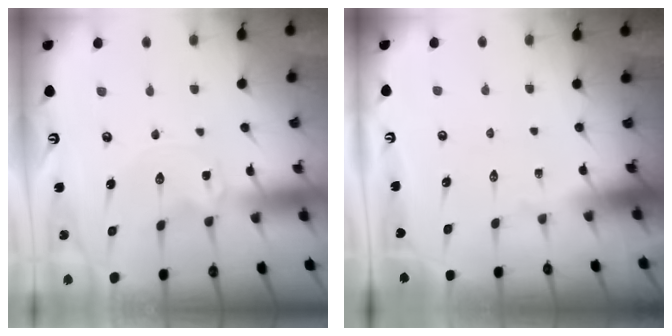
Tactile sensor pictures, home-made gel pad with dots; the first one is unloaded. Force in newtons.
{"total": 0.0}